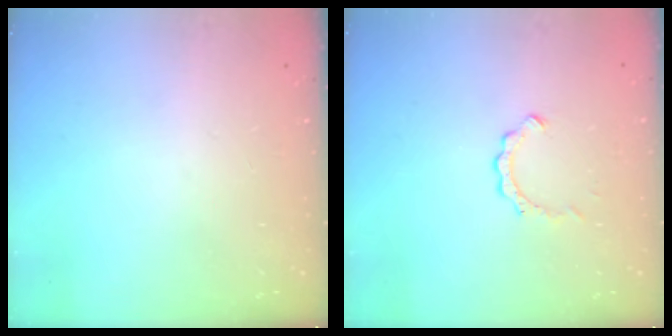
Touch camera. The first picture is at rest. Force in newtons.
{"total": 2.0, "press": 2.0, "slide": 0.2}